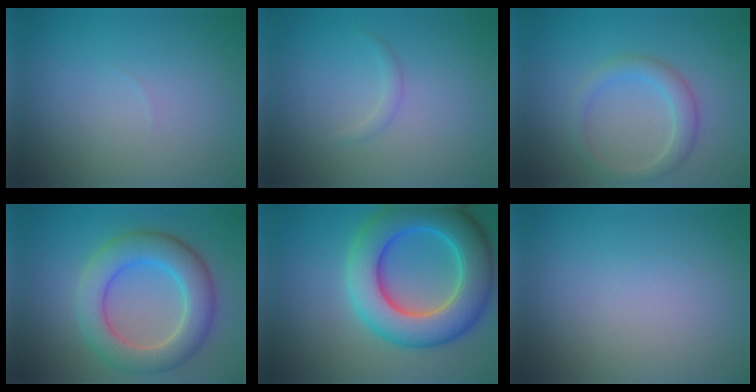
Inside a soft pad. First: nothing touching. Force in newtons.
{"total": 0.8, "press": 0.8, "slide": 0.0}
{"total": 2.5, "press": 2.5, "slide": 0.0}
{"total": 6.6, "press": 6.6, "slide": 0.5}
{"total": 10.1, "press": 10.1, "slide": 0.6}
{"total": 0.0}